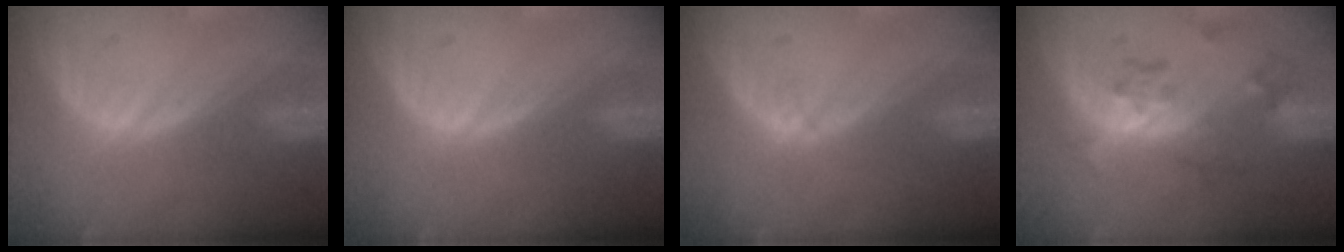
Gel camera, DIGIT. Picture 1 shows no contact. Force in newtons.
{"total": 0.0}
{"total": 0.5, "press": 0.5, "slide": 0.1}
{"total": 7.2, "press": 6.4, "slide": 3.4}